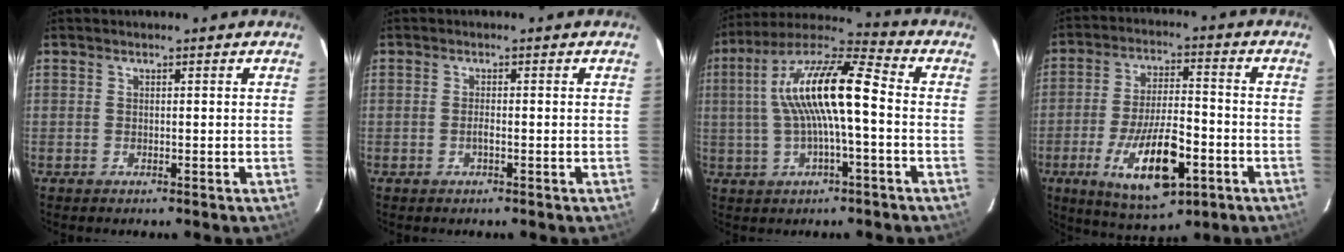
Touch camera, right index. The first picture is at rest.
{"total": 1.0, "force": [-0.5, 0.3, 0.9], "torque": [-0.018, 0.003, -0.010]}
{"total": 15.3, "force": [0.3, 3.1, 14.9], "torque": [-0.279, 0.023, -0.001]}
{"total": 16.0, "force": [-6.4, 6.0, 13.4], "torque": [-0.261, -0.017, -0.099]}